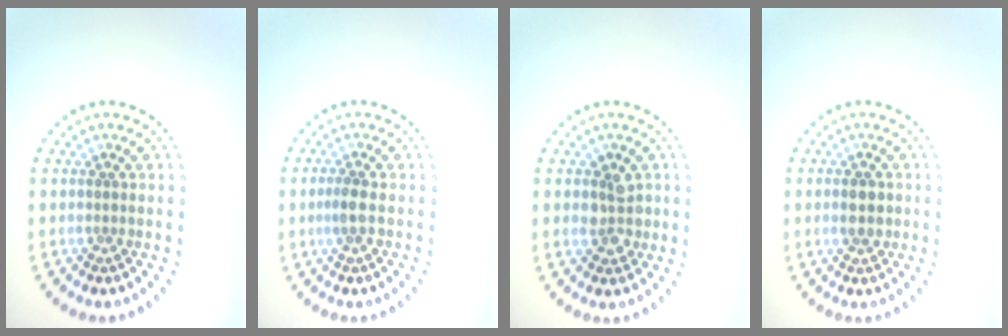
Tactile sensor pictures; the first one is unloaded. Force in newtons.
{"total": 1.3, "press": 1.2, "slide": 0.6}
{"total": 2.4, "press": 2.4, "slide": 0.4}
{"total": 2.3, "press": 2.3, "slide": 0.1}